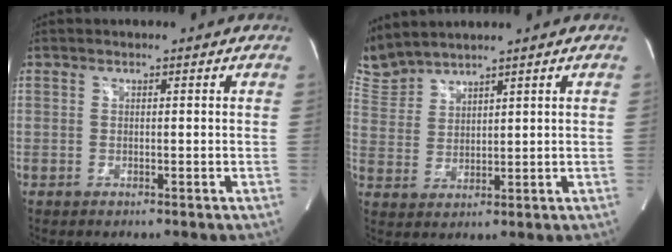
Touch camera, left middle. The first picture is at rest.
{"total": 6.5, "force": [6.5, 0.2, 0.7], "torque": [-0.040, 0.016, 0.146]}